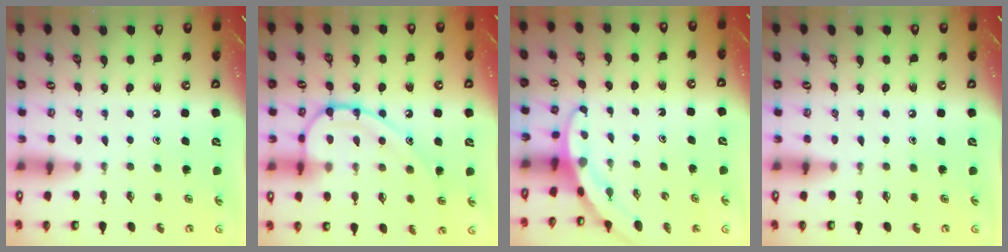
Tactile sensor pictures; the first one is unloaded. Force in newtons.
{"total": 13.7, "press": 13.6, "slide": 1.1}
{"total": 2.8, "press": 2.8, "slide": 0.1}
{"total": 0.0}